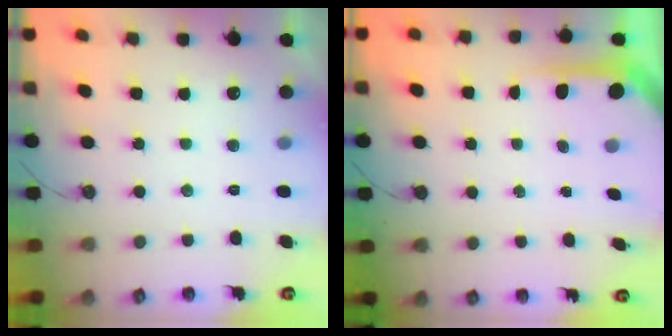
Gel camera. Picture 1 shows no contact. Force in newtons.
{"total": 4.6, "press": 4.6, "slide": 0.4}